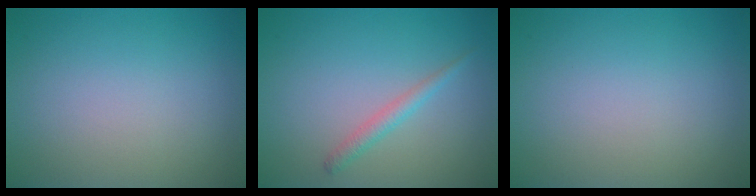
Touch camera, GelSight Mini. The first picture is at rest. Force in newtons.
{"total": 1.4, "press": 1.4, "slide": 0.1}
{"total": 0.0}